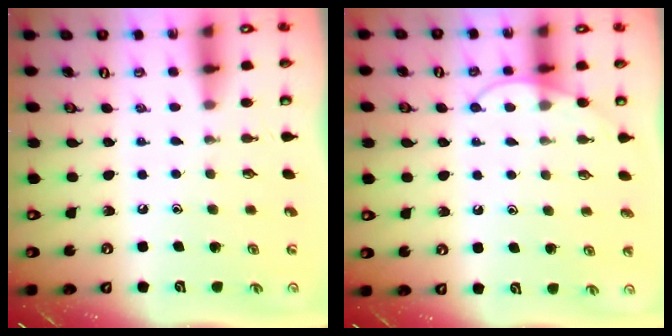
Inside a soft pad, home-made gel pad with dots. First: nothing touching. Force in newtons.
{"total": 6.6, "press": 6.6, "slide": 0.7}